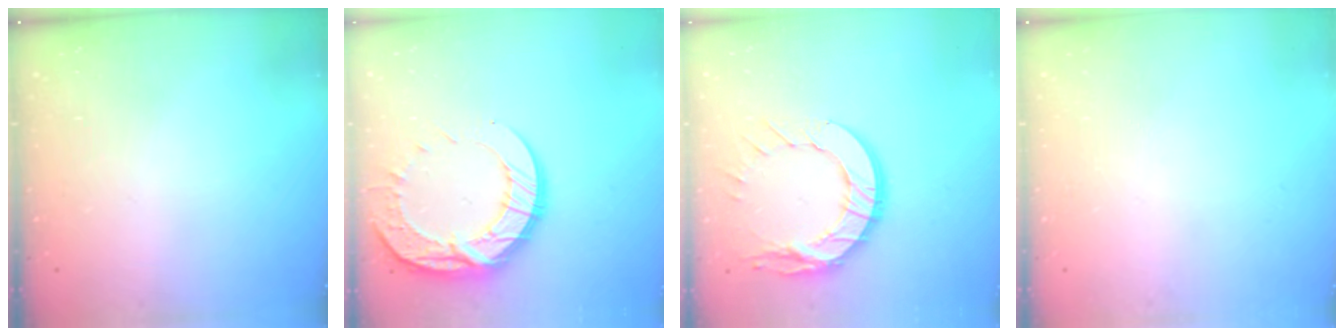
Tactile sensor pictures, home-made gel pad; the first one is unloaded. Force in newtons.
{"total": 14.6, "press": 14.6, "slide": 1.2}
{"total": 14.5, "press": 14.4, "slide": 1.2}
{"total": 0.0}